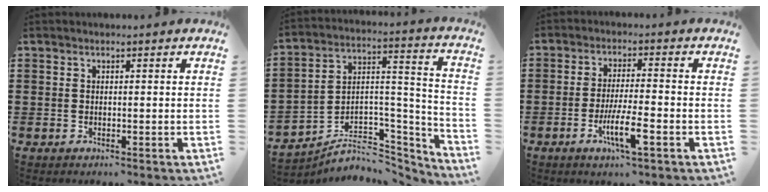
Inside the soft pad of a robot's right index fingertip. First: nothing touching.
{"total": 5.4, "force": [-3.9, 3.4, 1.3], "torque": [-0.024, -0.004, -0.072]}
{"total": 6.5, "force": [-2.8, 0.9, 5.8], "torque": [-0.106, -0.011, -0.049]}